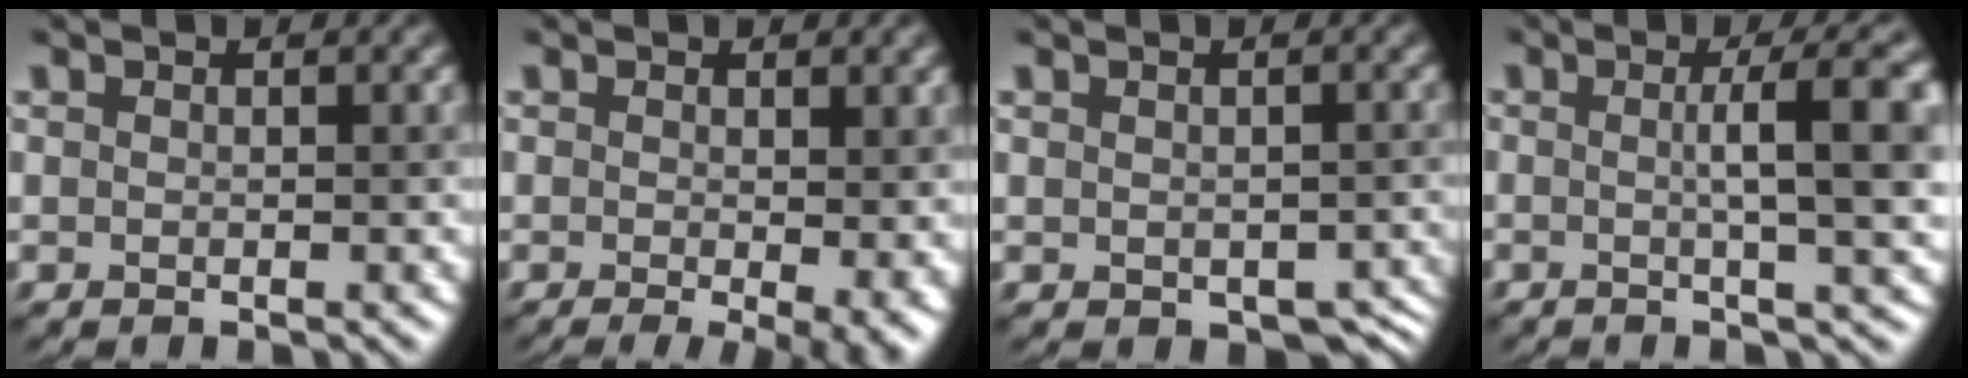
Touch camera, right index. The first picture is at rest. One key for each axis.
{"total": 4.1, "fx": -0.9, "fy": 0.7, "fz": 3.9, "tx": -0.045, "ty": -0.013, "tz": -0.002}
{"total": 3.7, "fx": -1.8, "fy": 2.3, "fz": 2.4, "tx": -0.025, "ty": -0.024, "tz": 0.001}
{"total": 6.6, "fx": 0.4, "fy": 1.0, "fz": 6.5, "tx": -0.082, "ty": 0.010, "tz": 0.011}